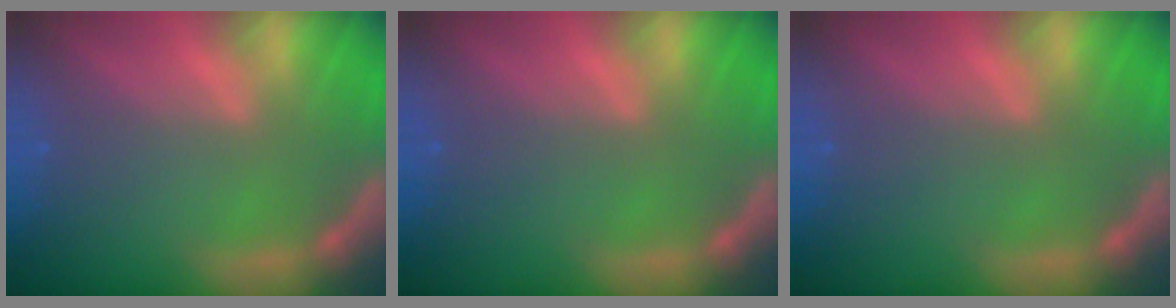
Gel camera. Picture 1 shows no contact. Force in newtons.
{"total": 0.0}
{"total": 0.0}